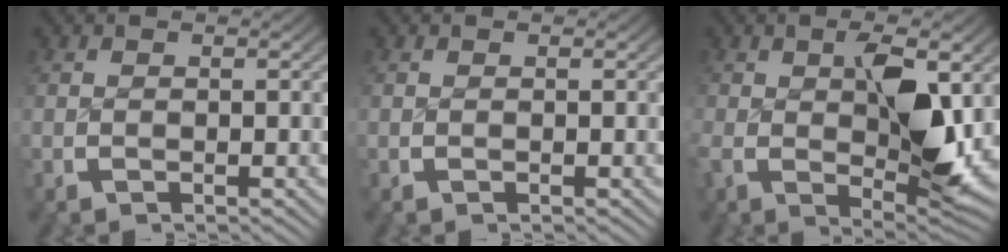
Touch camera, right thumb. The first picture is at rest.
{"total": 0.0}
{"total": 8.2, "force": [-0.1, 3.7, 7.3], "torque": [-0.123, -0.025, 0.012]}